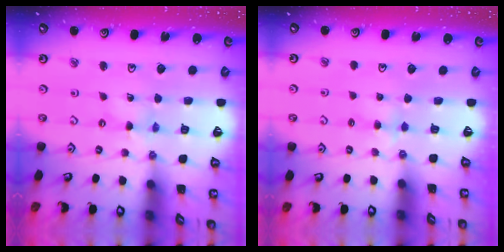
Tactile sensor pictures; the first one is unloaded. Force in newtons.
{"total": 2.8, "press": 2.8, "slide": 0.5}